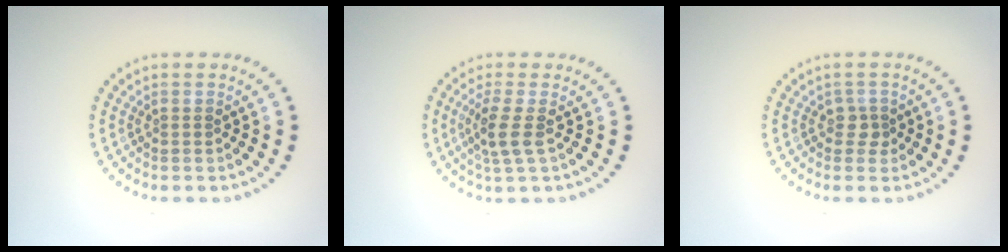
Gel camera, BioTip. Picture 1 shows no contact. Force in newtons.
{"total": 2.6, "press": 2.1, "slide": 1.5}
{"total": 1.4, "press": 1.1, "slide": 0.9}